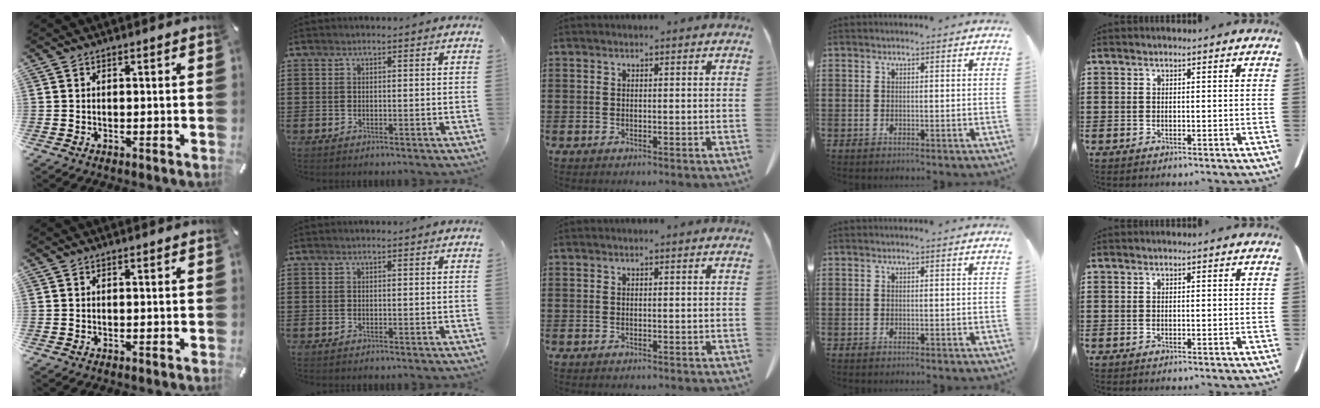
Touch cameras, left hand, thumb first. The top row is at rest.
{}